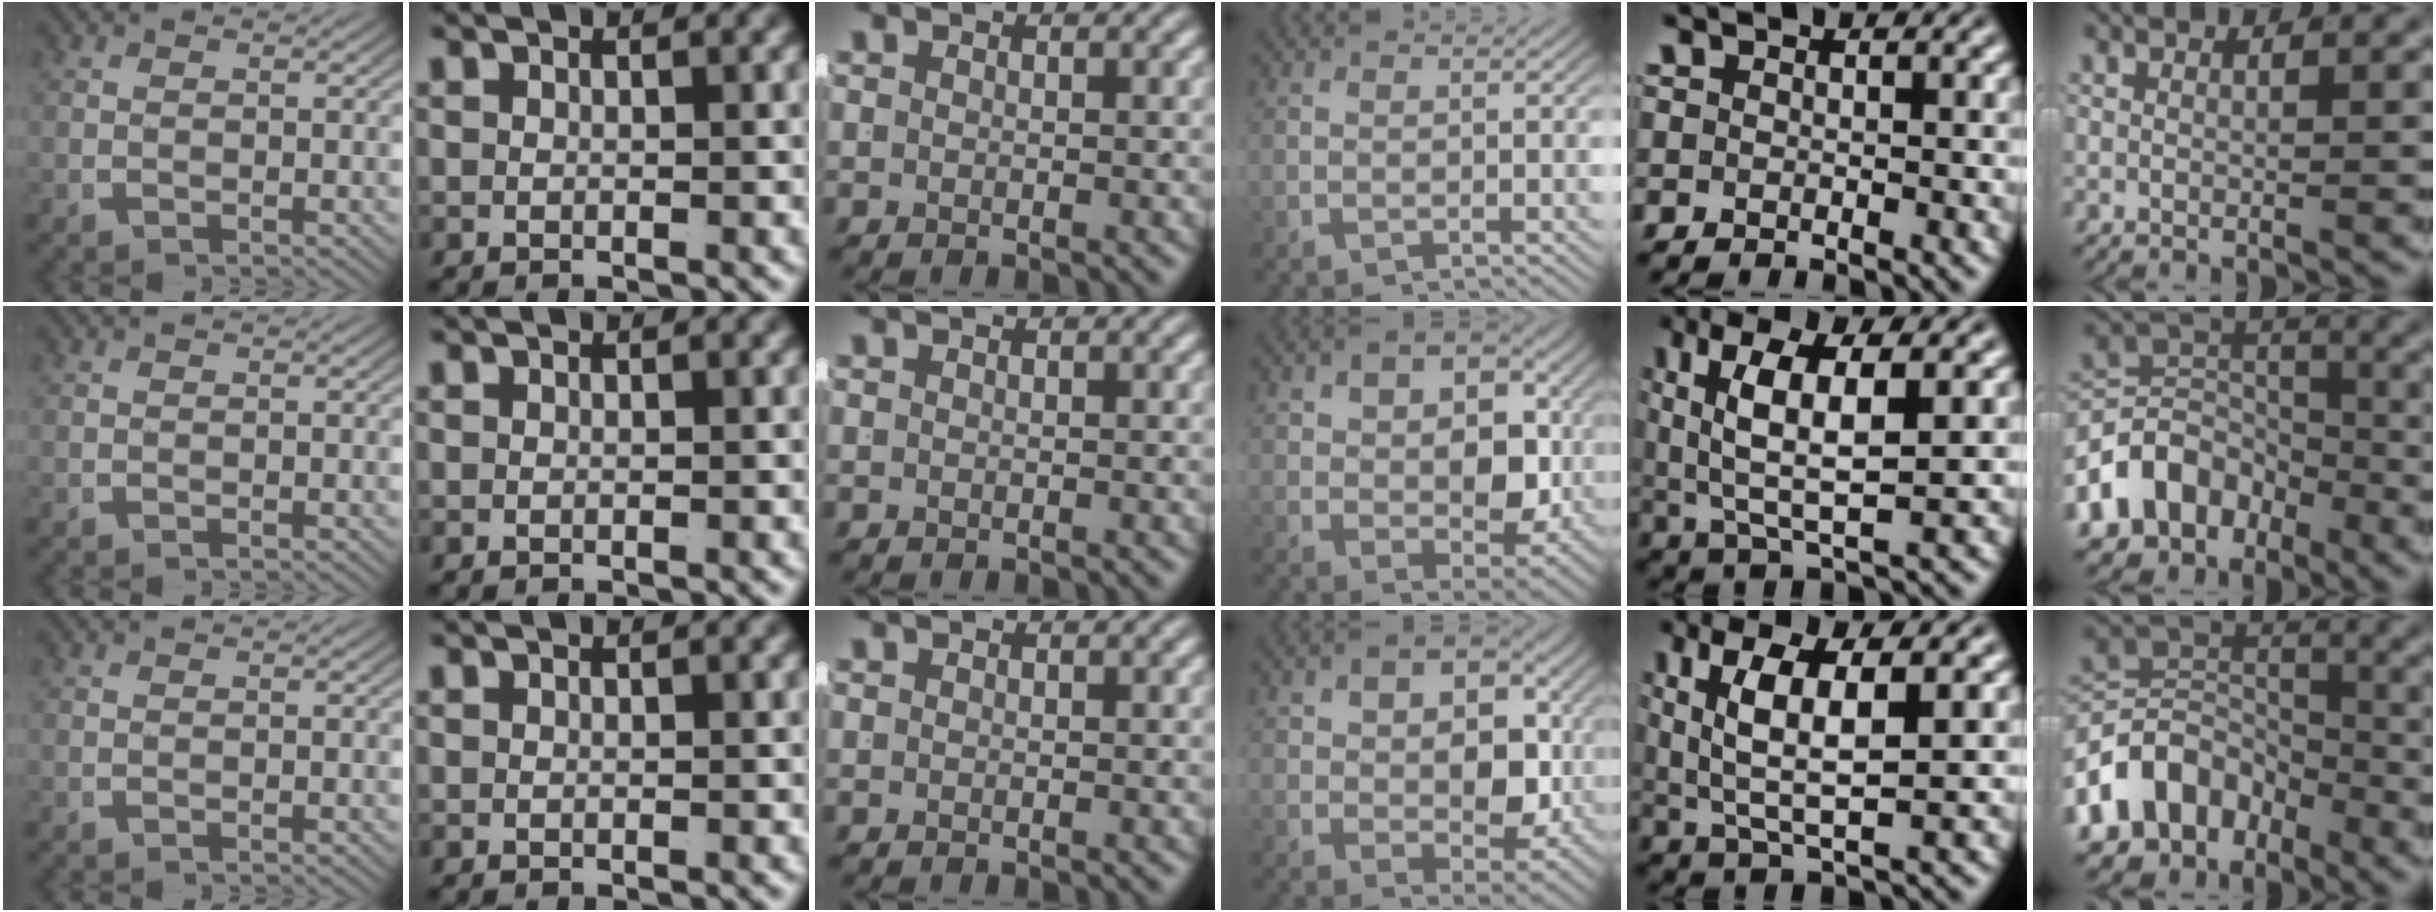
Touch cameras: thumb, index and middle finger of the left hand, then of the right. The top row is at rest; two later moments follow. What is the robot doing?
{"motion": "lift_and_place", "object": "shorts"}